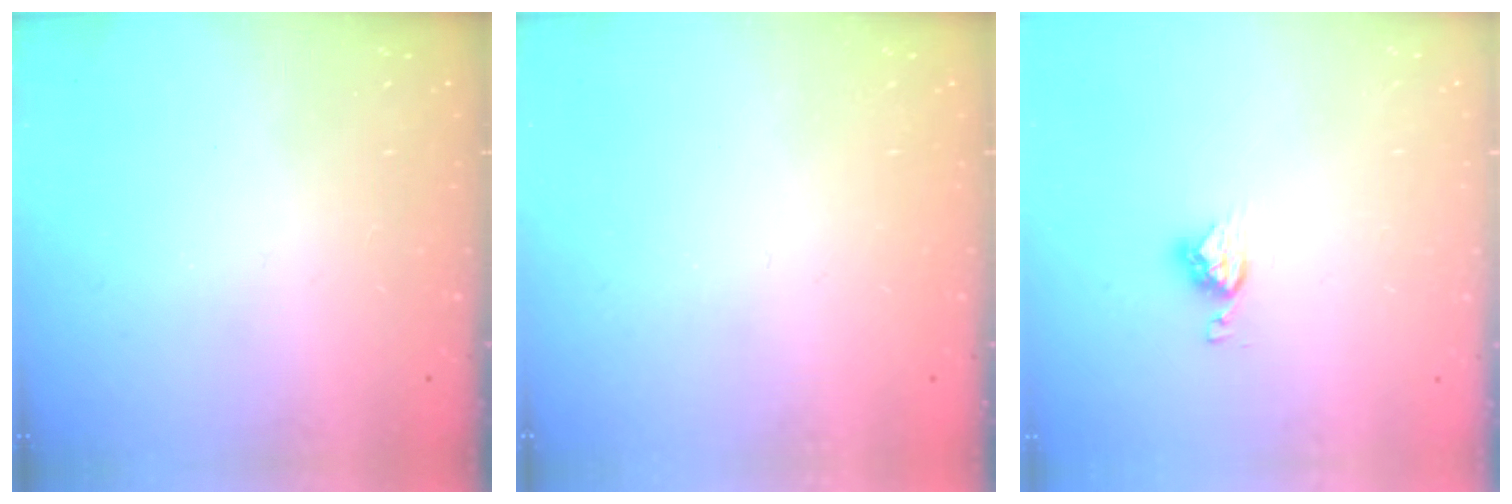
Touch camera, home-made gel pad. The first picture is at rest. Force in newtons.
{"total": 0.0}
{"total": 5.3, "press": 5.3, "slide": 0.1}